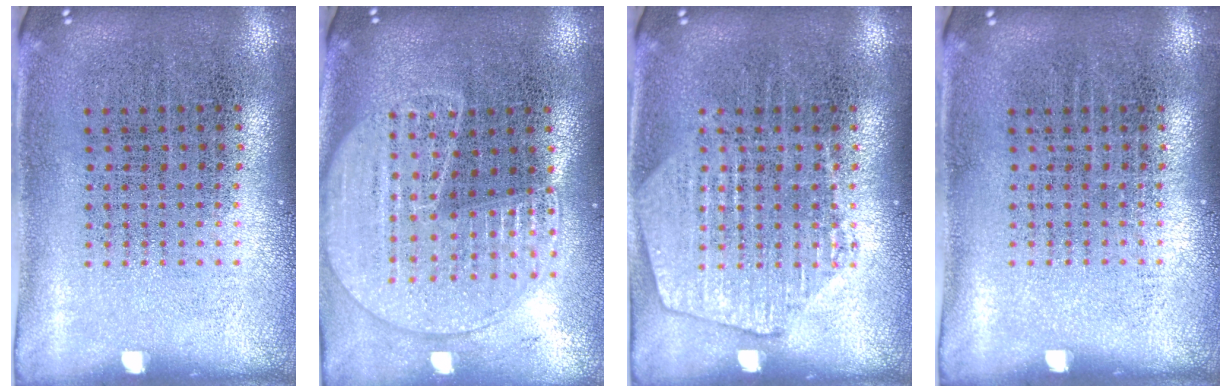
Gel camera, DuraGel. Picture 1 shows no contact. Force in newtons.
{"total": 1.8, "press": 1.7, "slide": 0.7}
{"total": 2.0, "press": 2.0, "slide": 0.3}
{"total": 0.0}